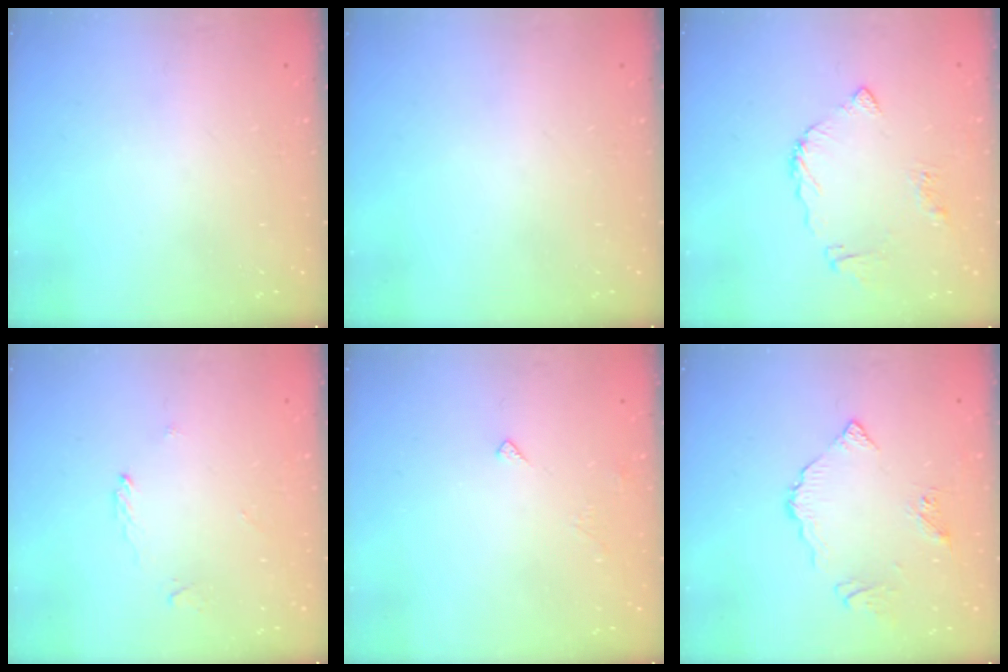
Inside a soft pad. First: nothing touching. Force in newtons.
{"total": 0.0}
{"total": 6.7, "press": 6.7, "slide": 0.7}
{"total": 2.0, "press": 2.0, "slide": 0.2}
{"total": 3.2, "press": 3.1, "slide": 0.5}
{"total": 6.1, "press": 6.1, "slide": 0.3}